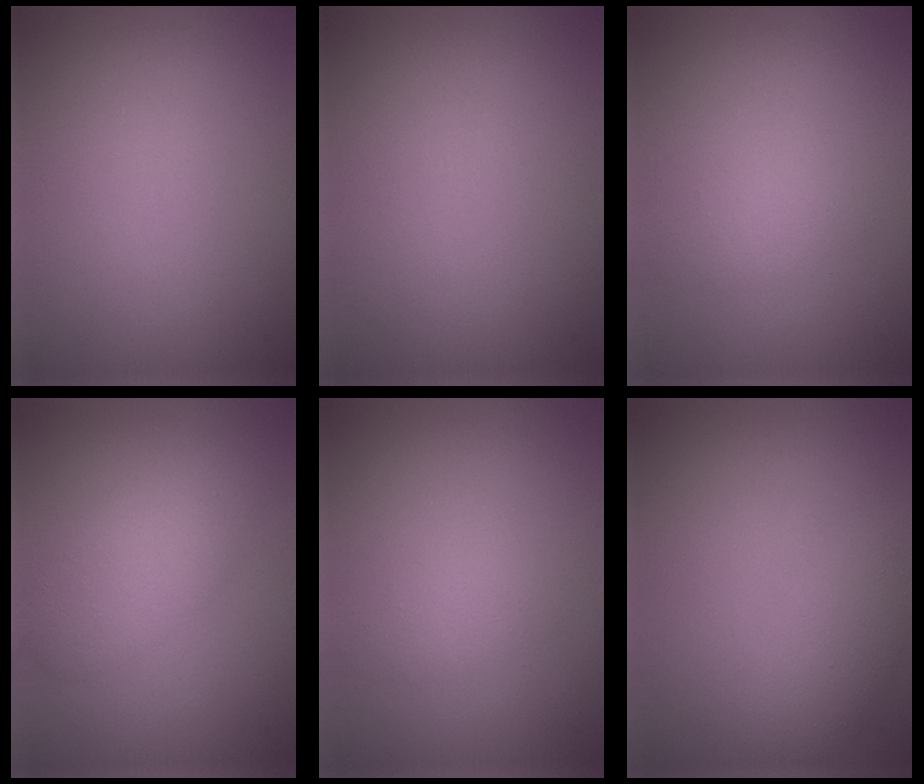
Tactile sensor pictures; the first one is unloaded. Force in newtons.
{"total": 0.0}
{"total": 1.4, "press": 1.4, "slide": 0.0}
{"total": 3.7, "press": 3.7, "slide": 0.1}
{"total": 1.4, "press": 1.4, "slide": 0.0}
{"total": 2.2, "press": 2.2, "slide": 0.2}